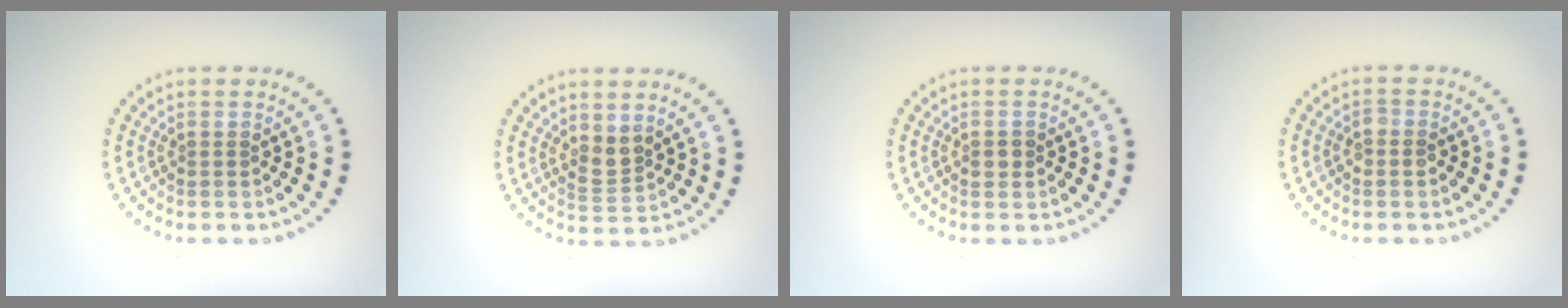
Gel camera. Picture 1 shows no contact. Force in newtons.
{"total": 2.0, "press": 1.6, "slide": 1.2}
{"total": 1.1, "press": 1.1, "slide": 0.2}
{"total": 1.1, "press": 1.0, "slide": 0.3}